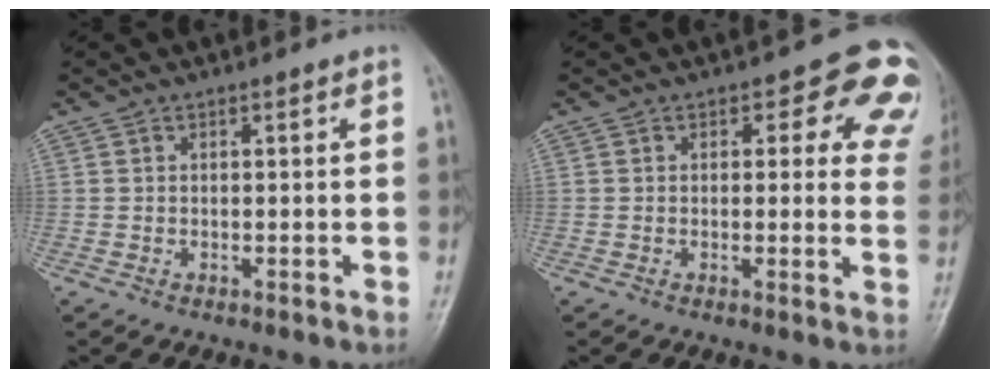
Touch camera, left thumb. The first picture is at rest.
{"total": 10.0, "force": [5.2, 5.4, 6.6], "torque": [-0.020, -0.018, 0.039]}